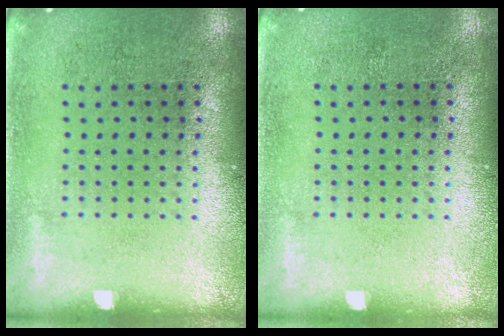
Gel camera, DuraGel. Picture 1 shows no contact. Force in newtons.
{"total": 0.0}